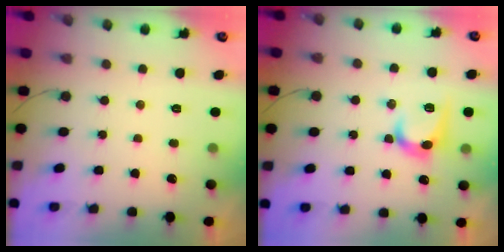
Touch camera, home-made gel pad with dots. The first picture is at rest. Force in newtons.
{"total": 10.4, "press": 10.4, "slide": 0.4}